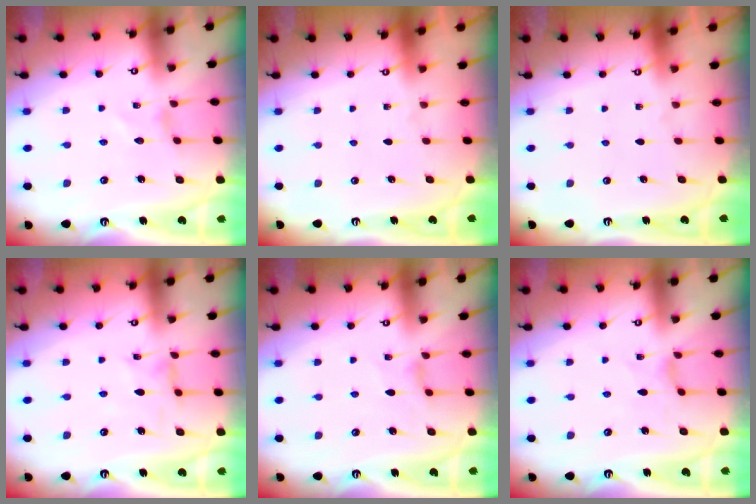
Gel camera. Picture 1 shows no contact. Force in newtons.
{"total": 0.0}
{"total": 0.0}
{"total": 1.7, "press": 1.7, "slide": 0.2}
{"total": 2.9, "press": 2.9, "slide": 0.4}
{"total": 1.3, "press": 1.3, "slide": 0.2}